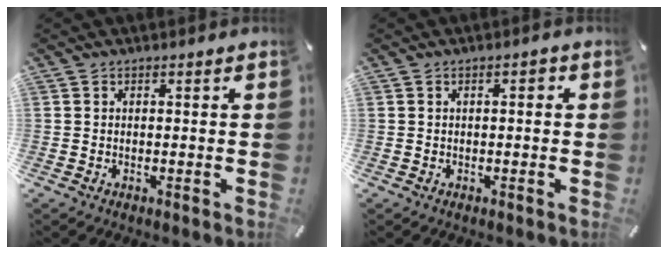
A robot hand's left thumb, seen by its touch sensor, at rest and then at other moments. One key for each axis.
{"total": 1.6, "fx": 0.1, "fy": 0.8, "fz": 1.4, "tx": -0.028, "ty": 0.008, "tz": -0.001}